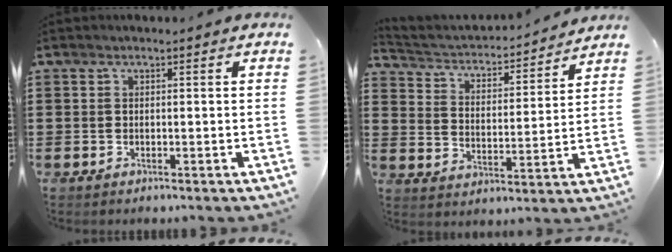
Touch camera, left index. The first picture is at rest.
{"total": 2.7, "force": [2.5, 0.9, 0.6], "torque": [-0.030, -0.026, 0.031]}